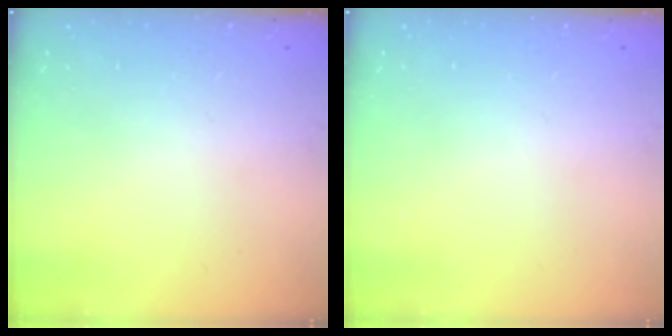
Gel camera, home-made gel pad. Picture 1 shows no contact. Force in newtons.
{"total": 0.0}